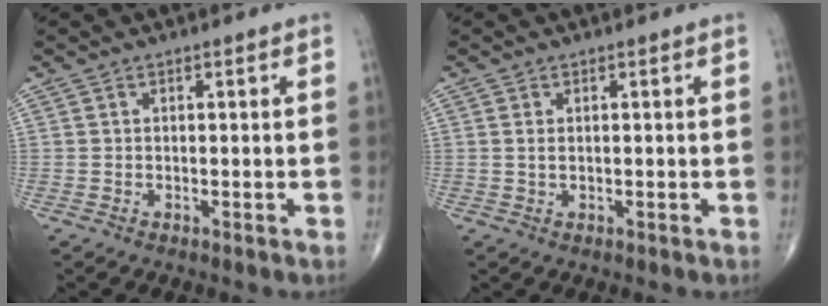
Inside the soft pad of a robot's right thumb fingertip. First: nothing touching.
{"total": 0.8, "force": [0.3, 0.4, 0.7], "torque": [-0.017, 0.001, 0.008]}